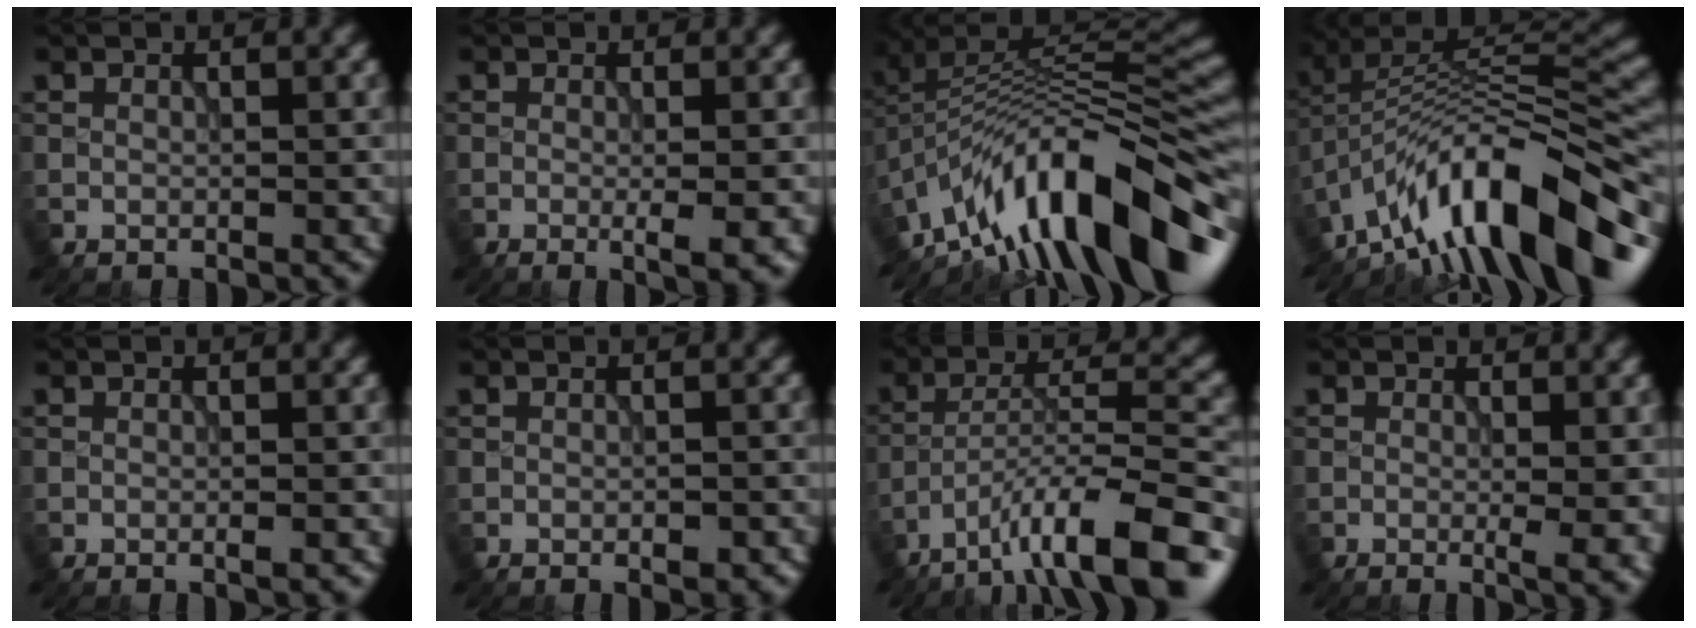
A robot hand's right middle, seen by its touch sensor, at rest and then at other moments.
{"total": 3.0, "force": [-0.7, 0.6, 2.9], "torque": [-0.041, -0.005, -0.010]}
{"total": 14.1, "force": [-7.3, 5.1, 11.0], "torque": [-0.185, 0.035, -0.129]}
{"total": 13.2, "force": [-7.8, 4.3, 9.7], "torque": [-0.159, 0.037, -0.133]}
{"total": 0.9, "force": [-0.4, 0.1, 0.8], "torque": [-0.011, -0.001, -0.006]}
{"total": 1.6, "force": [-0.8, 0.7, 1.2], "torque": [-0.018, -0.002, -0.010]}
{"total": 11.6, "force": [-7.6, 2.5, 8.3], "torque": [-0.137, 0.015, -0.132]}
{"total": 2.8, "force": [-0.2, 0.6, 2.7], "torque": [-0.040, -0.010, -0.001]}